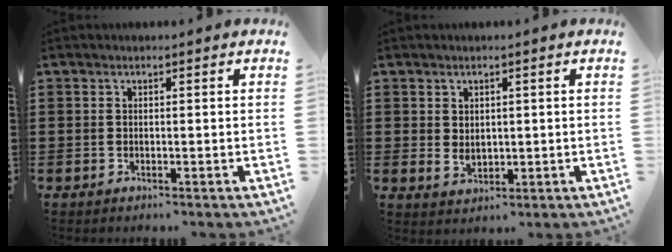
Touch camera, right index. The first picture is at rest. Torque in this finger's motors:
{"motor_torque": [2.14, 0.00, 0.07, 0.00]}